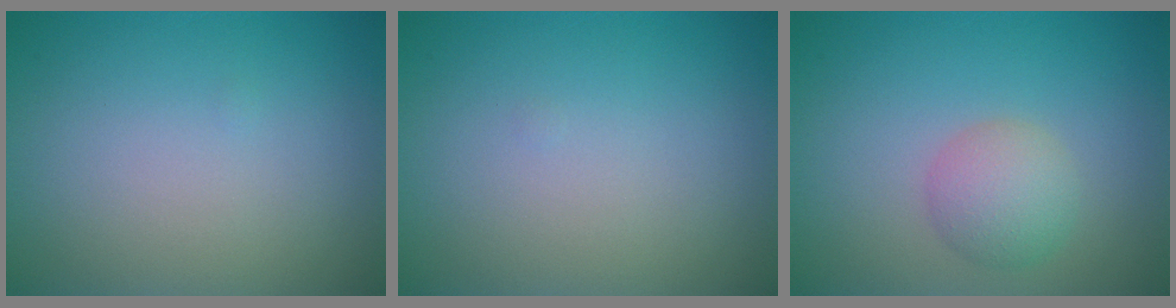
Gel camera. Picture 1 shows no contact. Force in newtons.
{"total": 0.0}
{"total": 2.9, "press": 2.9, "slide": 0.1}